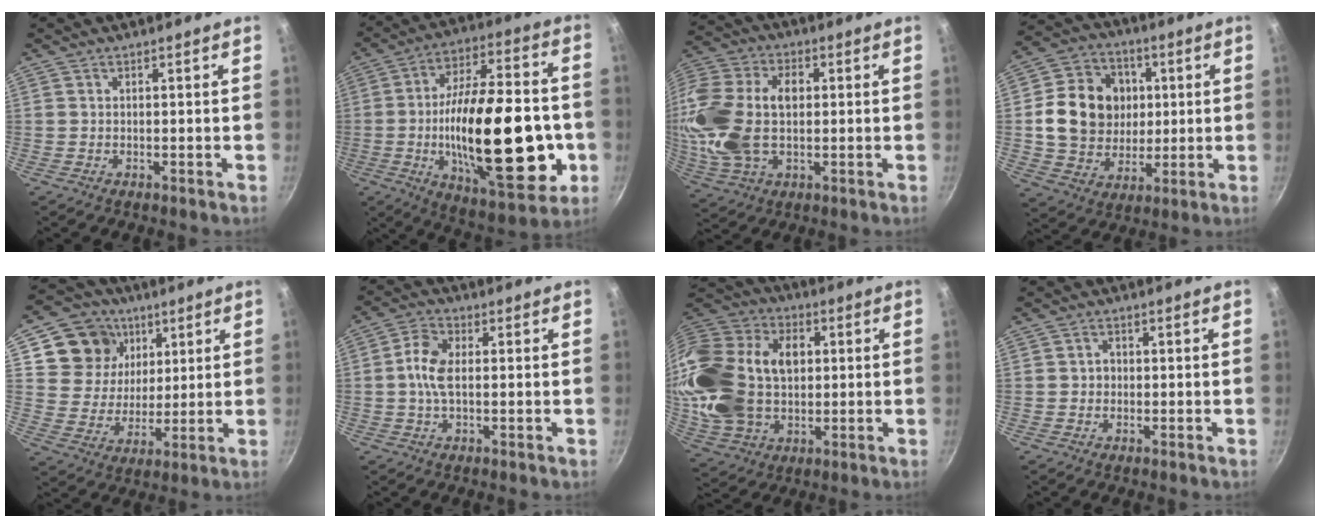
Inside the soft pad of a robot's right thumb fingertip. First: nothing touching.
{"total": 30.7, "force": [-5.1, 12.7, 27.5], "torque": [-0.426, 0.019, -0.068]}
{"total": 20.5, "force": [1.0, 12.9, 15.9], "torque": [-0.326, 0.023, 0.014]}
{"total": 16.6, "force": [1.9, 14.3, 8.4], "torque": [-0.116, 0.014, 0.035]}
{"total": 13.9, "force": [6.2, 11.6, 4.6], "torque": [-0.048, -0.027, 0.110]}
{"total": 6.0, "force": [0.2, 3.0, 5.1], "torque": [-0.112, 0.013, -0.007]}
{"total": 26.0, "force": [2.9, 18.0, 18.5], "torque": [-0.350, 0.024, 0.057]}
{"total": 1.8, "force": [-0.1, 1.6, 0.8], "torque": [-0.004, 0.005, -0.005]}